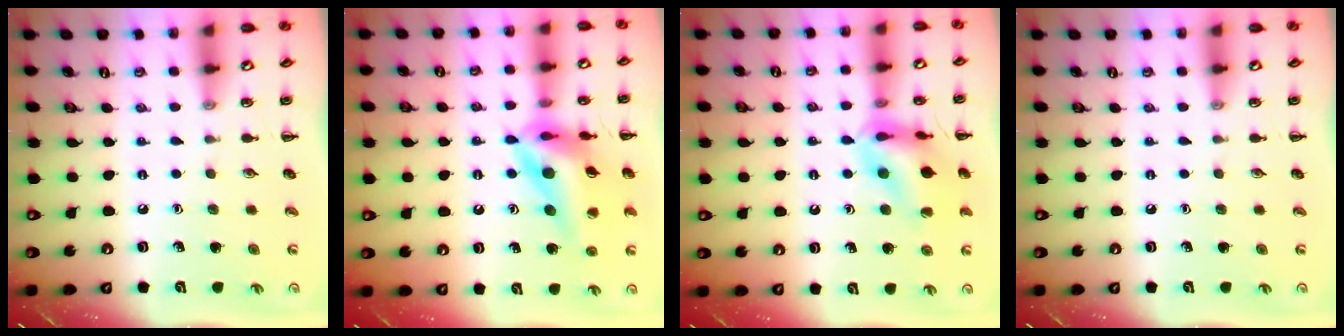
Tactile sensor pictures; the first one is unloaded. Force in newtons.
{"total": 16.8, "press": 16.2, "slide": 4.4}
{"total": 16.0, "press": 15.9, "slide": 2.0}
{"total": 0.0}